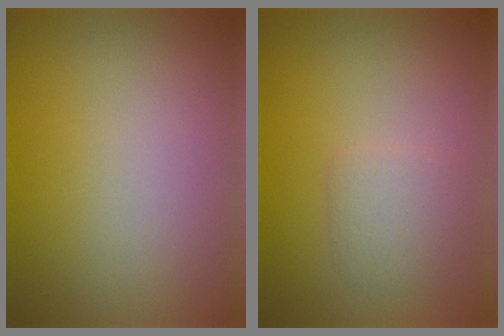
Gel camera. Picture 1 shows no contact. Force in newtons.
{"total": 1.9, "press": 1.9, "slide": 0.1}